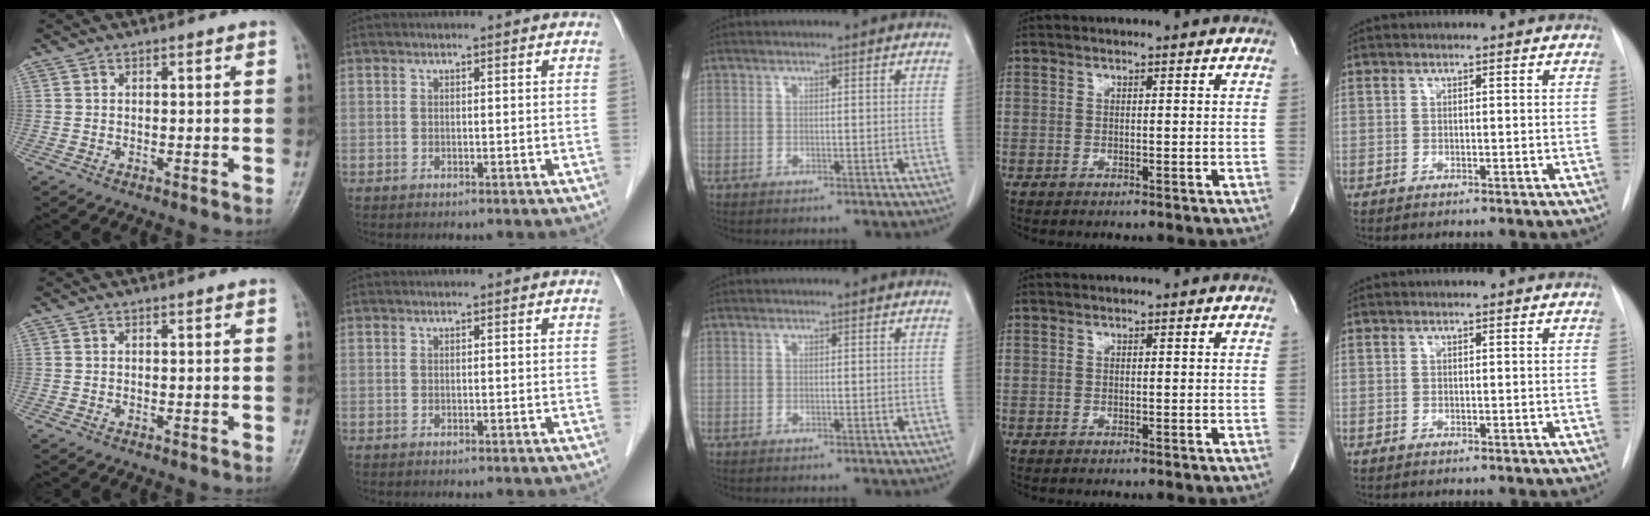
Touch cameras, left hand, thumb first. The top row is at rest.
{}